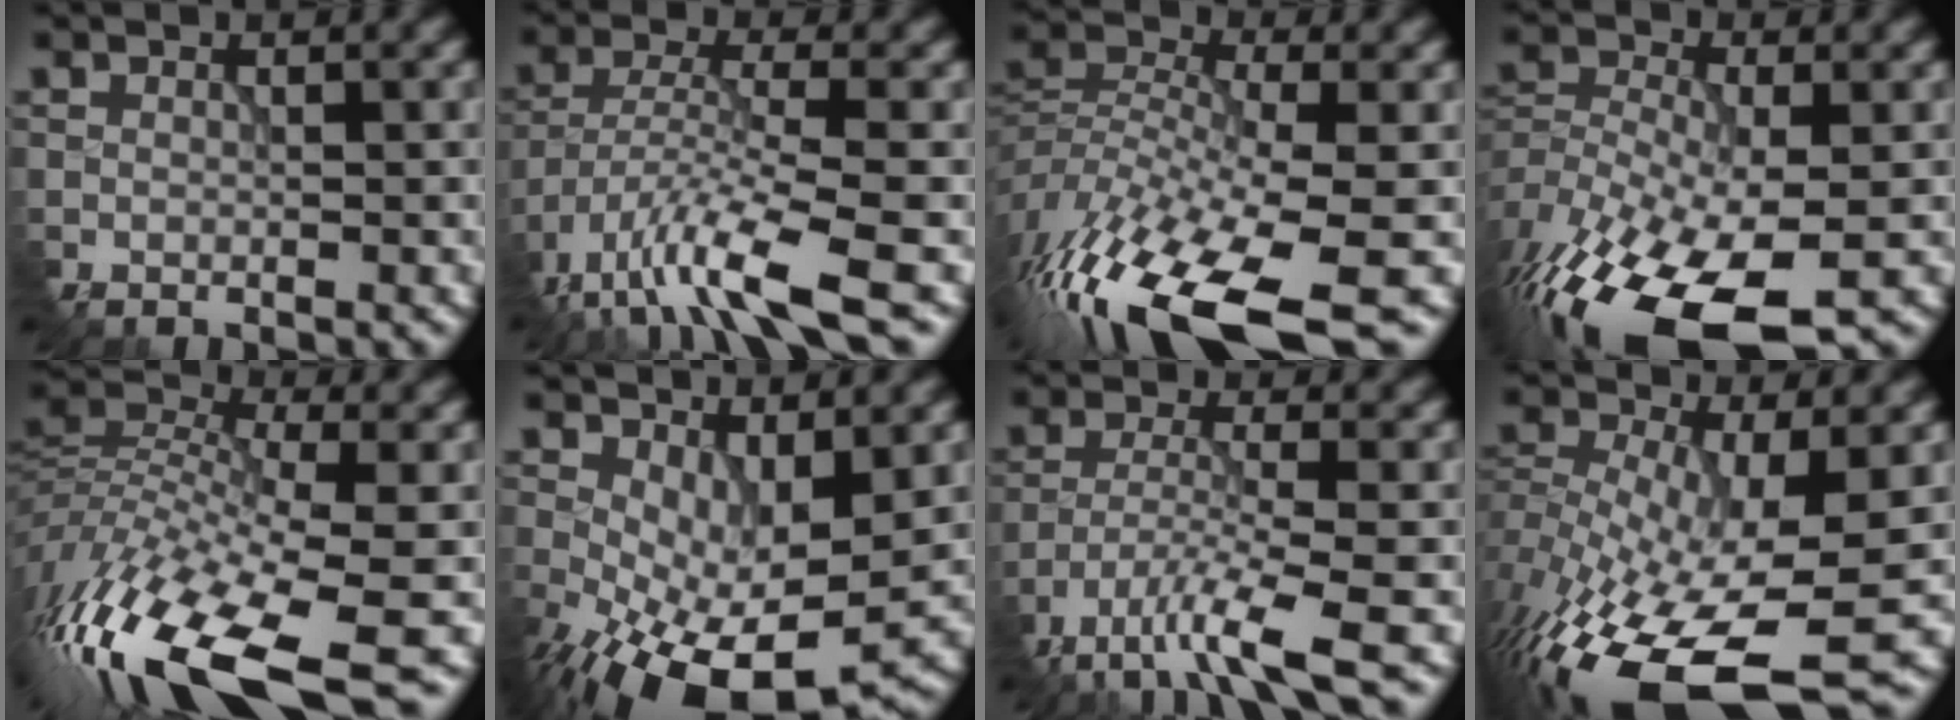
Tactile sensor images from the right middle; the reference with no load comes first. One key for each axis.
{"total": 8.2, "fx": -5.7, "fy": 1.5, "fz": 5.7, "tx": -0.113, "ty": -0.008, "tz": -0.106}
{"total": 14.7, "fx": -9.7, "fy": 4.6, "fz": 10.1, "tx": -0.224, "ty": -0.017, "tz": -0.164}
{"total": 14.9, "fx": -9.0, "fy": 6.4, "fz": 10.1, "tx": -0.235, "ty": -0.037, "tz": -0.143}
{"total": 14.8, "fx": -8.0, "fy": 5.4, "fz": 11.2, "tx": -0.252, "ty": -0.003, "tz": -0.136}
{"total": 10.3, "fx": -2.8, "fy": 5.4, "fz": 8.3, "tx": -0.155, "ty": -0.026, "tz": -0.030}
{"total": 5.9, "fx": -4.4, "fy": 0.6, "fz": 4.0, "tx": -0.081, "ty": -0.010, "tz": -0.083}
{"total": 15.9, "fx": -7.6, "fy": 6.5, "fz": 12.3, "tx": -0.275, "ty": -0.026, "tz": -0.114}